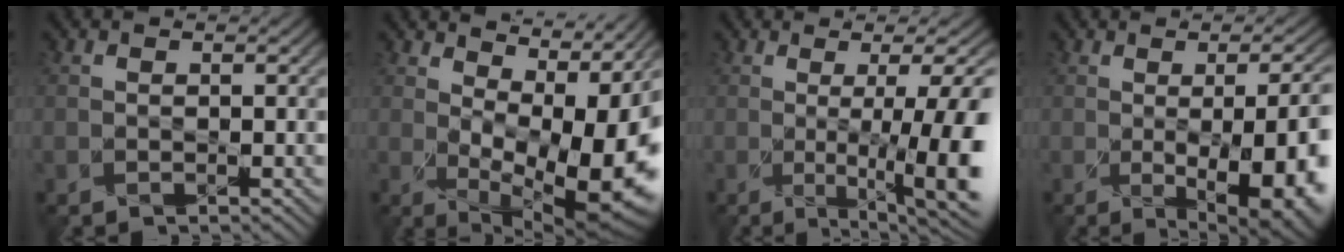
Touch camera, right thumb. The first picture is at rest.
{"total": 10.6, "force": [1.8, 5.8, 8.6], "torque": [-0.122, -0.023, 0.062]}
{"total": 11.6, "force": [-1.0, 3.3, 11.0], "torque": [-0.127, 0.008, 0.003]}
{"total": 15.1, "force": [-3.3, 6.6, 13.2], "torque": [-0.128, -0.018, -0.014]}